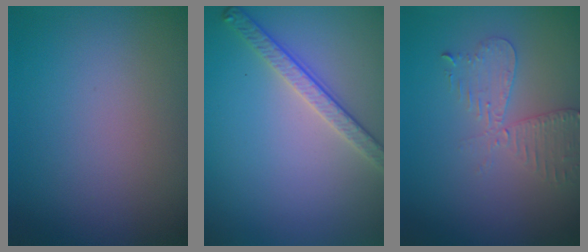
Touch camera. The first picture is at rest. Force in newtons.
{"total": 2.7, "press": 2.6, "slide": 0.9}
{"total": 2.6, "press": 2.5, "slide": 0.5}